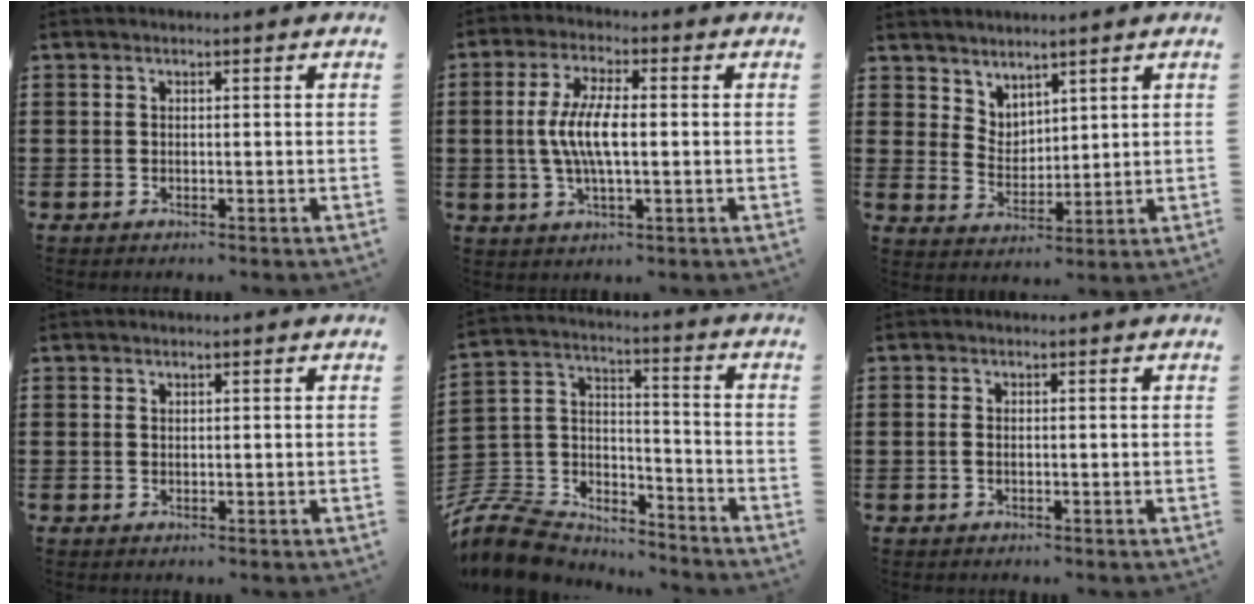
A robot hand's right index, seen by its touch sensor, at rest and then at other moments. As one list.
[{"total": 7.0, "force": [-0.3, 2.1, 6.7], "torque": [-0.148, -0.006, -0.016]}, {"total": 4.1, "force": [3.7, 1.6, -0.4], "torque": [-0.006, -0.010, 0.073]}, {"total": 0.5, "force": [0.4, 0.3, 0.0], "torque": [-0.002, 0.002, 0.009]}, {"total": 9.1, "force": [-8.3, 3.3, 1.8], "torque": [-0.072, 0.007, -0.169]}, {"total": 0.9, "force": [-0.2, 0.3, 0.8], "torque": [-0.019, -0.003, -0.002]}]